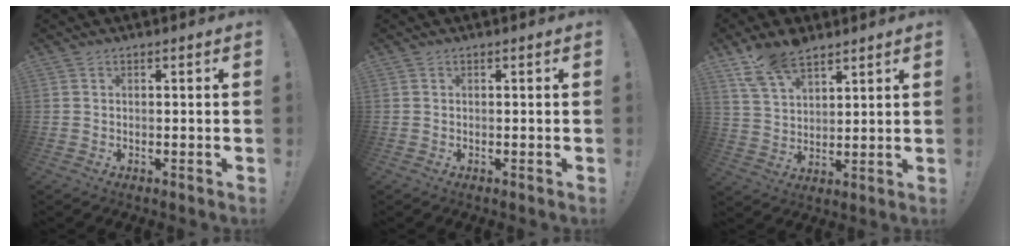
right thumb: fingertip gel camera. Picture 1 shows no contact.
{"total": 0.0}
{"total": 10.7, "force": [8.2, 5.0, 4.5], "torque": [-0.085, -0.045, 0.160]}